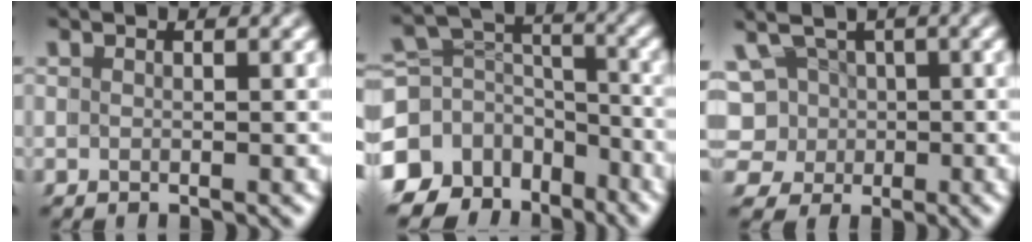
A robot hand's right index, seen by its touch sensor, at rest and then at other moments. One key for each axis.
{"total": 12.9, "fx": -5.5, "fy": 9.7, "fz": 6.4, "tx": -0.123, "ty": -0.043, "tz": -0.080}
{"total": 7.9, "fx": -0.3, "fy": 7.5, "fz": 2.3, "tx": -0.066, "ty": -0.034, "tz": -0.010}